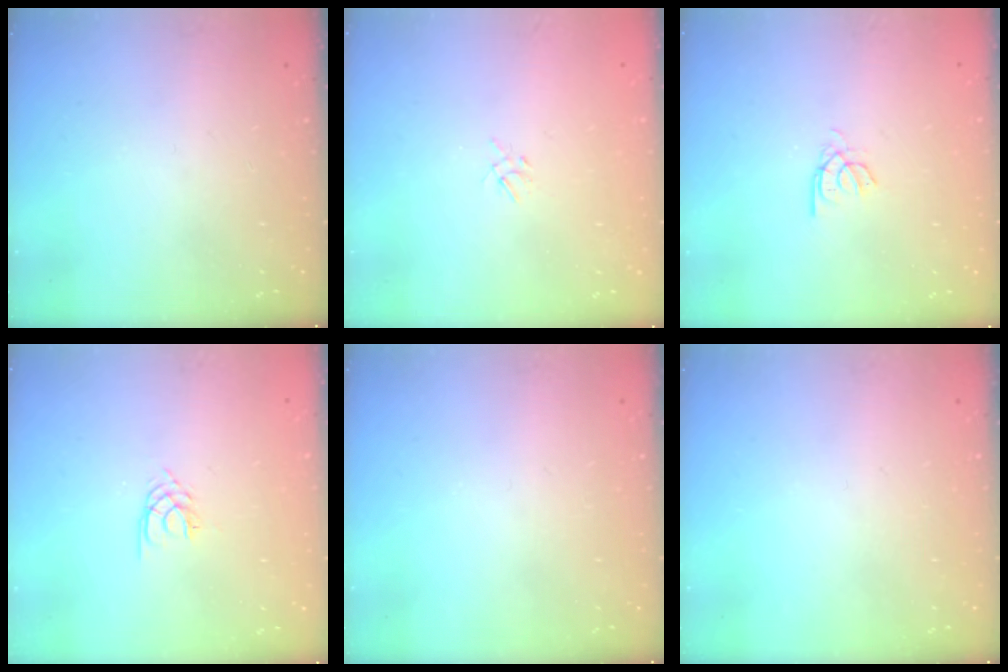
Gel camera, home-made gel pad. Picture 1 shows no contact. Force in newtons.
{"total": 2.0, "press": 2.0, "slide": 0.4}
{"total": 2.3, "press": 2.3, "slide": 0.2}
{"total": 2.1, "press": 2.0, "slide": 0.3}
{"total": 0.0}
{"total": 0.0}